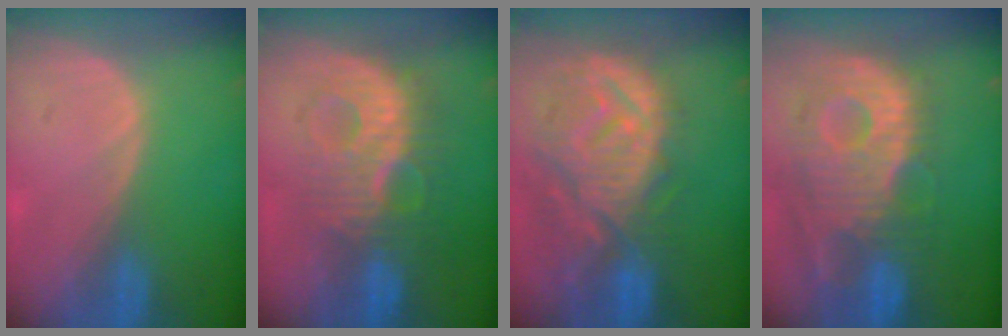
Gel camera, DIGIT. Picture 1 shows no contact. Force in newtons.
{"total": 9.4, "press": 9.3, "slide": 1.6}
{"total": 12.6, "press": 11.1, "slide": 6.0}
{"total": 12.7, "press": 11.1, "slide": 6.2}